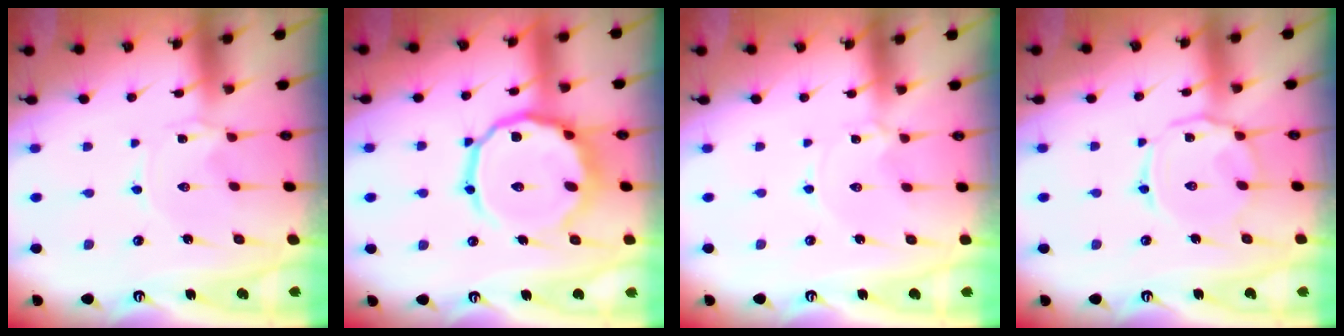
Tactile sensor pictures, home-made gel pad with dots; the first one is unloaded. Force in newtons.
{"total": 16.7, "press": 16.6, "slide": 1.8}
{"total": 1.3, "press": 1.3, "slide": 0.2}
{"total": 7.0, "press": 7.0, "slide": 0.5}